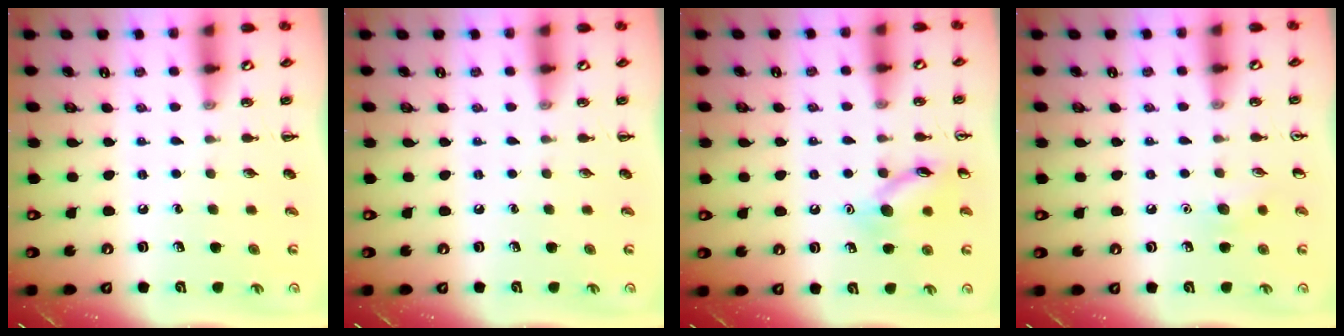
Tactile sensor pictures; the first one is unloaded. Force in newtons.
{"total": 0.0}
{"total": 11.3, "press": 11.3, "slide": 0.7}
{"total": 5.8, "press": 5.5, "slide": 1.7}